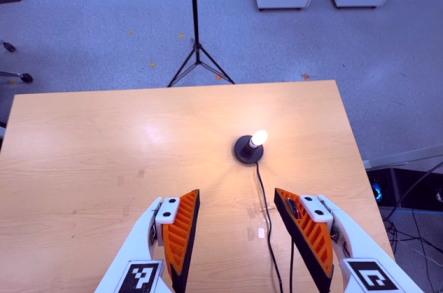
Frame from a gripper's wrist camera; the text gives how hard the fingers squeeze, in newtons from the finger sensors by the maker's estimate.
{"total": 0.0}